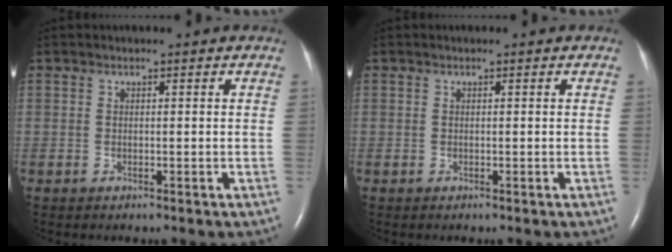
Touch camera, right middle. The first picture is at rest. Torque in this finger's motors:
{"motor_torque": [0.00, 0.00, -0.11, -0.05]}